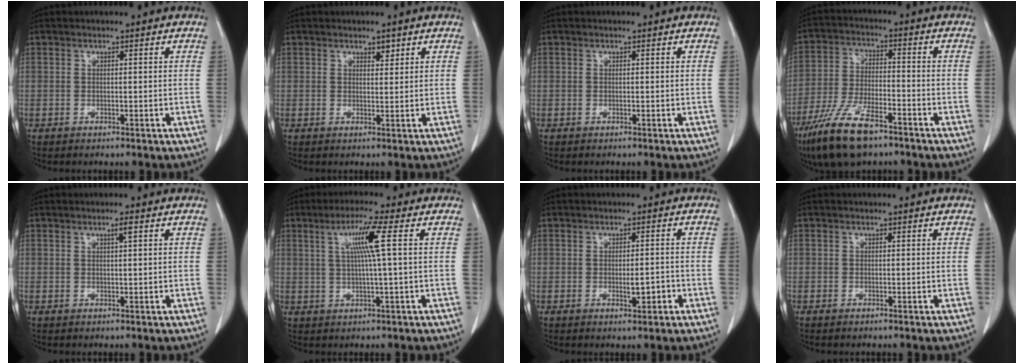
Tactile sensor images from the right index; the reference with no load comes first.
{"total": 1.8, "force": [1.2, 0.9, 1.0], "torque": [-0.017, -0.001, 0.023]}
{"total": 0.0}
{"total": 13.1, "force": [-8.8, 4.0, 8.9], "torque": [-0.183, -0.018, -0.159]}
{"total": 1.6, "force": [0.8, 0.2, 1.4], "torque": [-0.028, 0.000, 0.015]}
{"total": 6.7, "force": [1.7, -0.9, 6.4], "torque": [-0.120, 0.005, 0.035]}
{"total": 3.2, "force": [-1.0, 1.1, 2.8], "torque": [-0.047, 0.001, -0.009]}
{"total": 0.5, "force": [-0.2, 0.3, 0.3], "torque": [-0.011, -0.001, -0.002]}